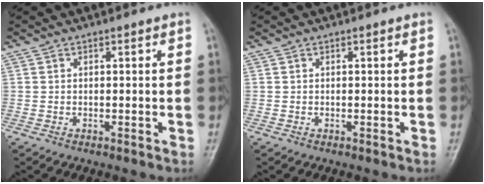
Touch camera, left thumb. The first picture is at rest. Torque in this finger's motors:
{"motor_torque": [0.00, 0.00, 0.00, 0.00, 0.00]}